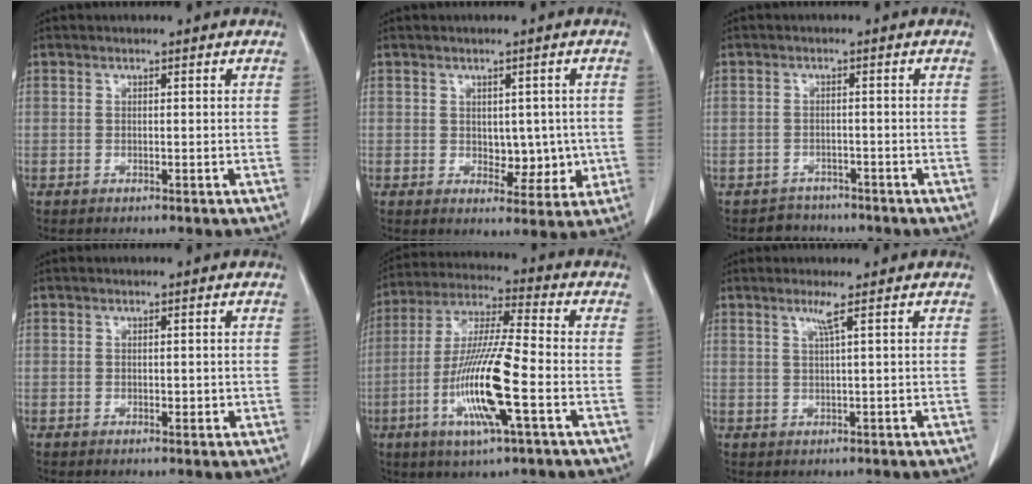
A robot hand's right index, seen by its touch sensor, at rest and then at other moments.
{"total": 4.8, "force": [-0.2, 3.1, 3.7], "torque": [-0.034, 0.001, 0.006]}
{"total": 2.8, "force": [-2.2, 1.4, -1.0], "torque": [0.013, 0.005, -0.035]}
{"total": 0.9, "force": [-0.2, 0.5, 0.7], "torque": [-0.007, 0.001, -0.003]}
{"total": 14.6, "force": [-4.4, 0.7, 13.9], "torque": [-0.281, -0.012, -0.088]}
{"total": 1.9, "force": [0.9, -0.7, 1.5], "torque": [-0.038, -0.003, 0.023]}